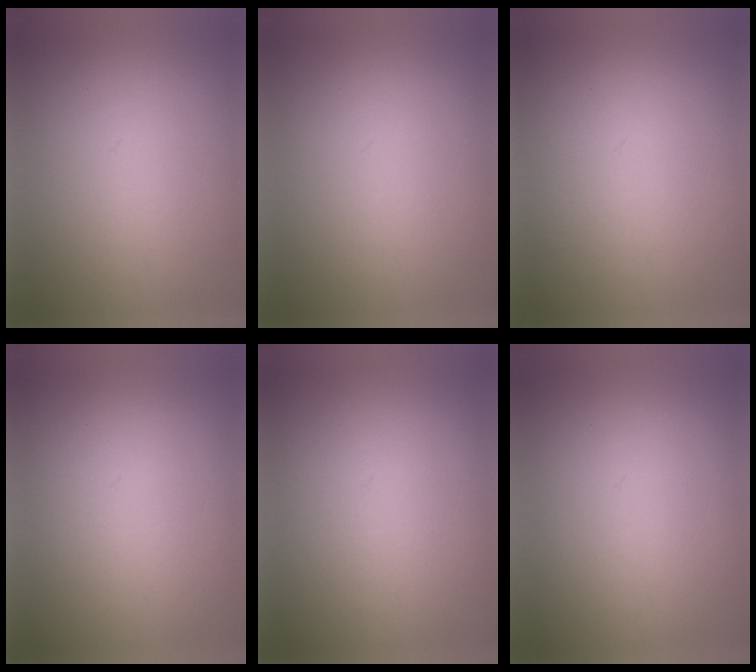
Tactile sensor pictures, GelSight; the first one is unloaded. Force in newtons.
{"total": 0.0}
{"total": 2.0}
{"total": 1.0}
{"total": 1.3}
{"total": 1.1}